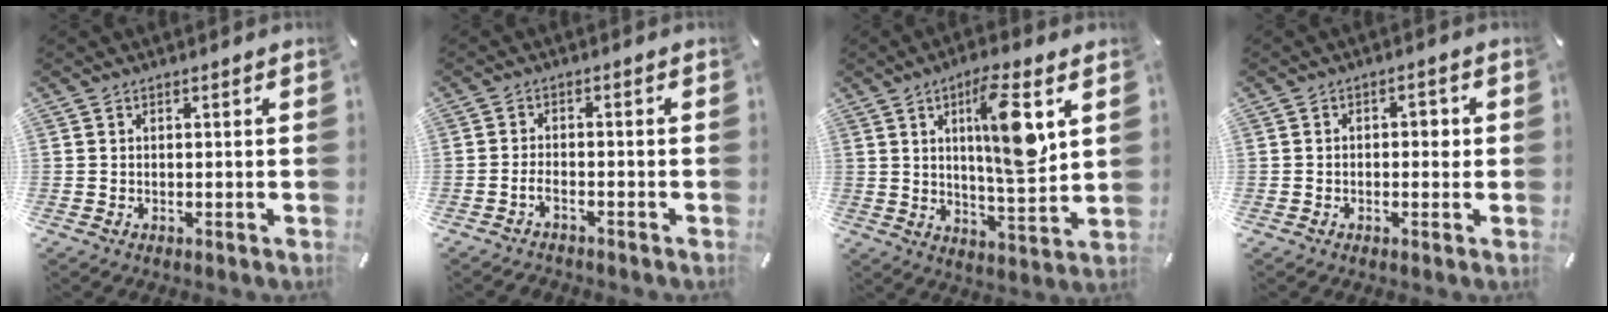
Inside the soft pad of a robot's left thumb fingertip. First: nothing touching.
{"total": 2.7, "force": [-1.9, 1.1, 1.6], "torque": [-0.034, 0.008, -0.037]}
{"total": 13.4, "force": [4.5, 3.0, 12.2], "torque": [-0.195, -0.008, 0.067]}
{"total": 2.8, "force": [-0.4, 1.7, 2.2], "torque": [-0.034, 0.006, -0.013]}